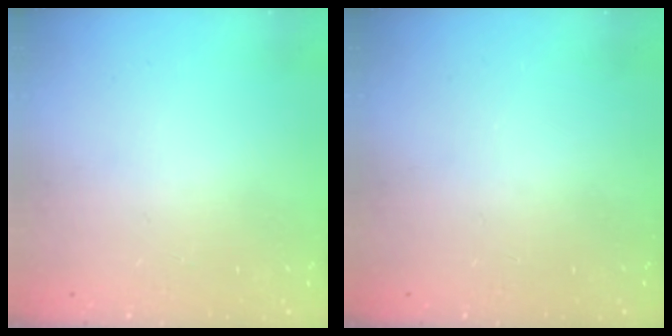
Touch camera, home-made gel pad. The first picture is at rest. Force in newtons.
{"total": 0.0}